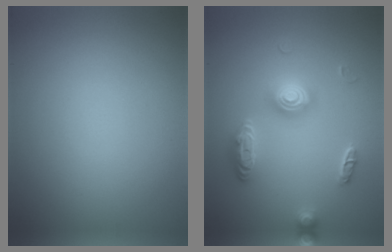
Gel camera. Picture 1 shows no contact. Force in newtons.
{"total": 3.0, "press": 3.0, "slide": 0.4}